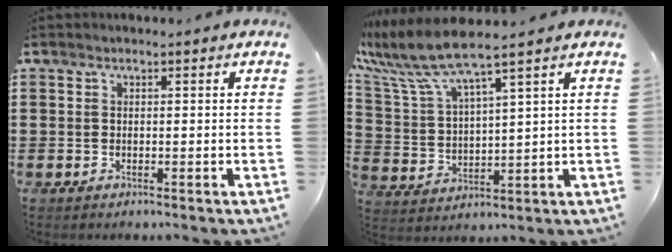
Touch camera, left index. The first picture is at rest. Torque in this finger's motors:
{"motor_torque": [2.14, 0.00, 0.91, 0.21]}